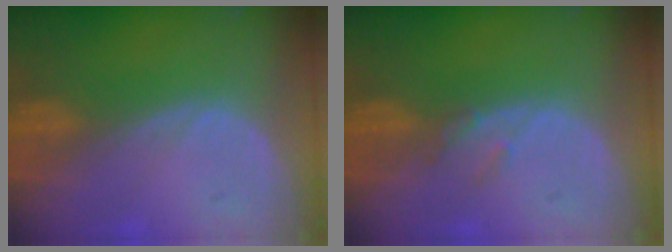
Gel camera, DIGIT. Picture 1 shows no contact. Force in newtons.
{"total": 1.6, "press": 1.6, "slide": 0.2}